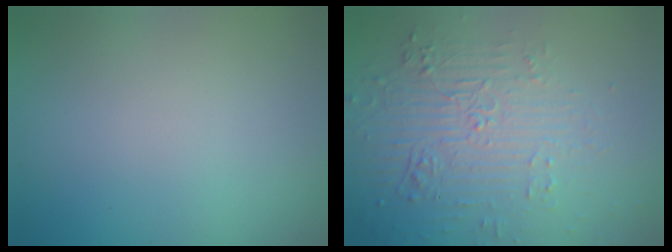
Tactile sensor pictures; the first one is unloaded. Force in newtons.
{"total": 5.7, "press": 3.6, "slide": 4.4}